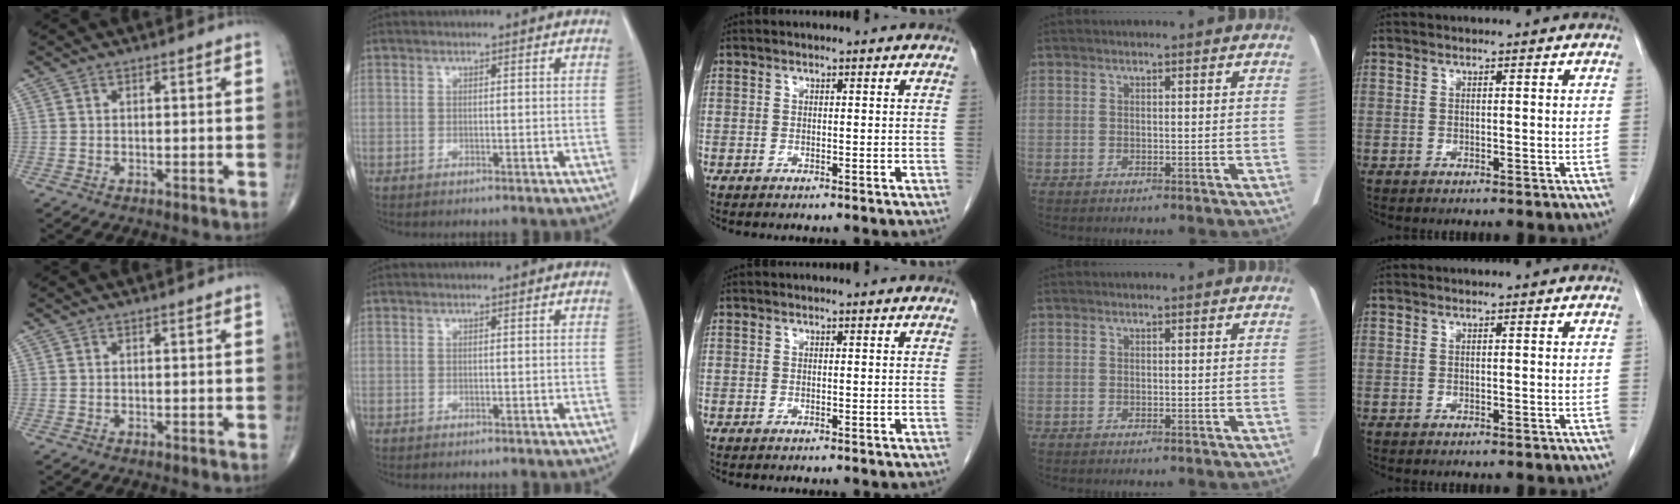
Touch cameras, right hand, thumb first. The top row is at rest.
{}